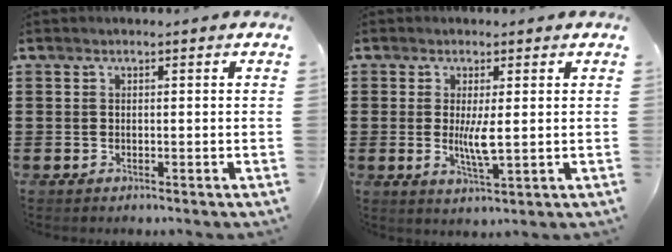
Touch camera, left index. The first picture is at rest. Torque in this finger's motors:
{"motor_torque": [1.00, 0.01, 0.44, 0.09]}